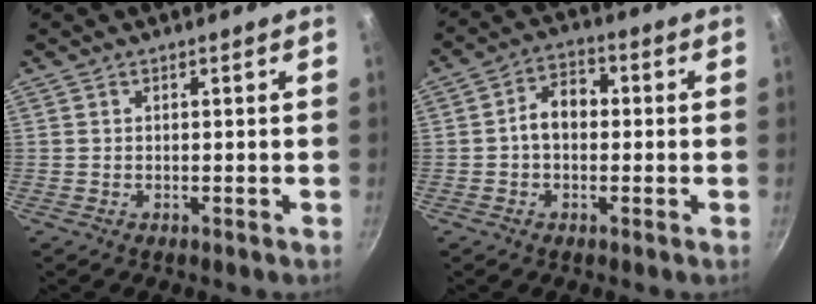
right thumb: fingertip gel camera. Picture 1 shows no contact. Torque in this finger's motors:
{"motor_torque": [0.82, 0.63, 1.17, 0.02, 0.05]}